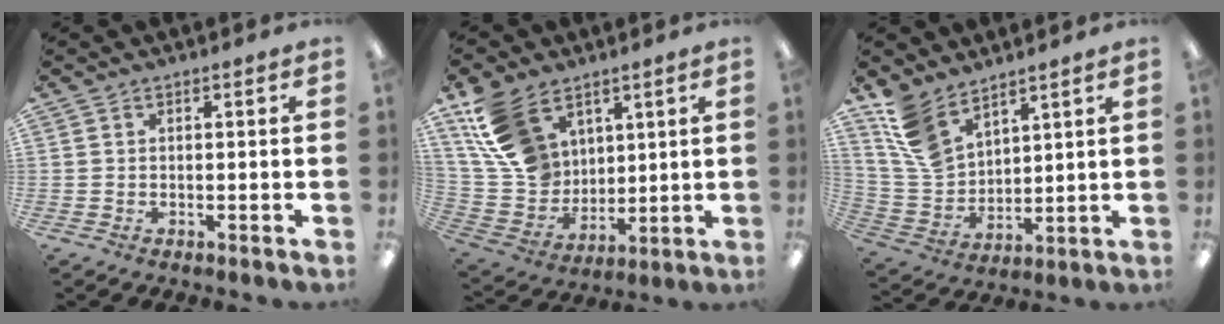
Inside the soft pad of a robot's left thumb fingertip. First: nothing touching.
{"total": 16.3, "force": [9.3, 11.1, 7.4], "torque": [-0.183, -0.036, 0.184]}
{"total": 11.3, "force": [8.6, 5.9, 4.3], "torque": [-0.111, -0.032, 0.172]}